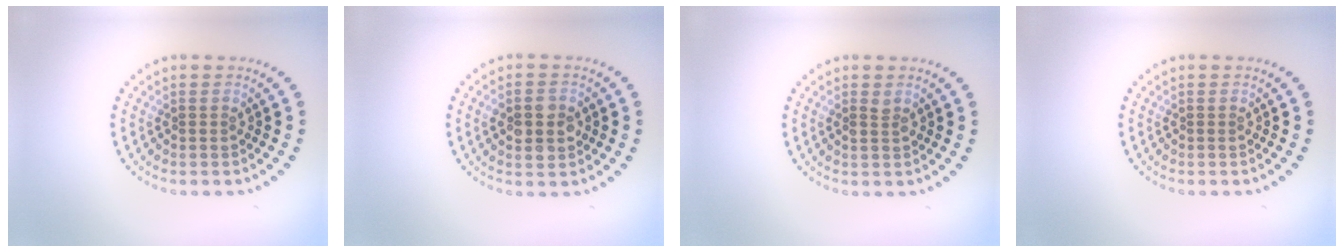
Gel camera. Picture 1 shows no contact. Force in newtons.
{"total": 3.8, "press": 3.8, "slide": 0.1}
{"total": 0.7, "press": 0.7, "slide": 0.1}
{"total": 0.0}